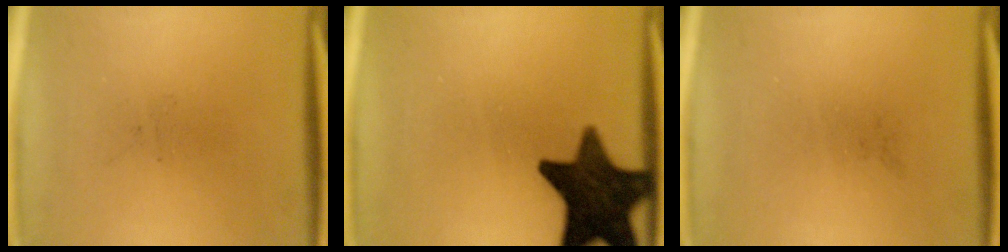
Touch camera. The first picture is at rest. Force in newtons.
{"total": 14.9}
{"total": 0.0}